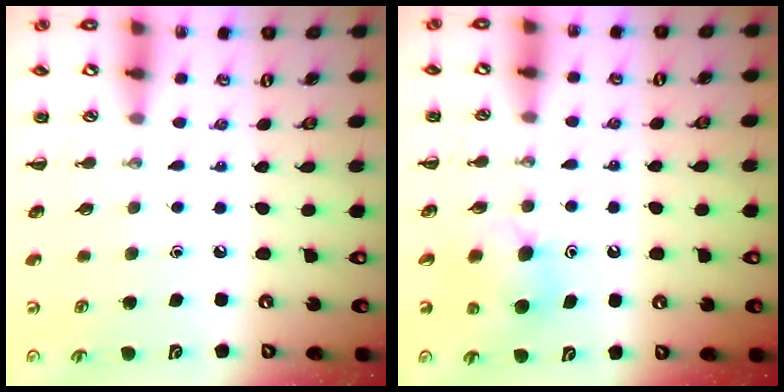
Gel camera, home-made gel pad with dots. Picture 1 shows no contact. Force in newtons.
{"total": 6.5, "press": 6.4, "slide": 1.5}